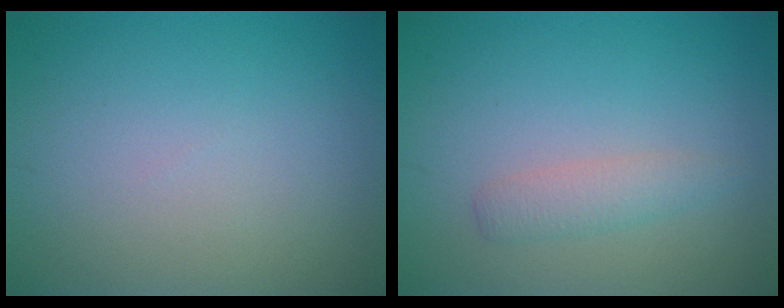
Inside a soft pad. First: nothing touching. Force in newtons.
{"total": 1.8, "press": 1.8, "slide": 0.0}